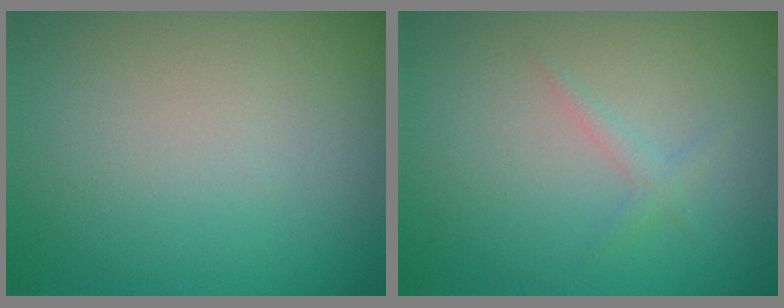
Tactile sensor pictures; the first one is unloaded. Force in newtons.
{"total": 1.0, "press": 1.0, "slide": 0.0}